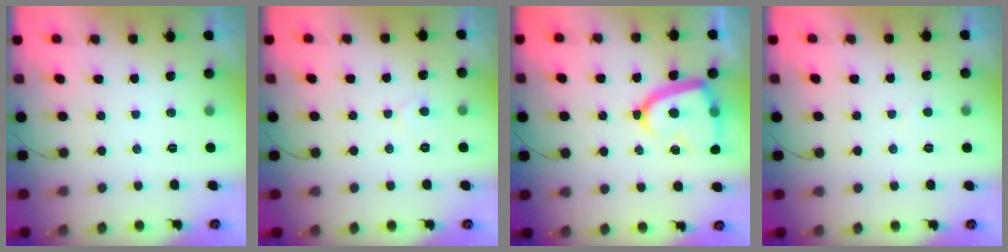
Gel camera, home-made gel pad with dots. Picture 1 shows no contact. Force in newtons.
{"total": 3.1, "press": 3.1, "slide": 0.2}
{"total": 15.2, "press": 15.1, "slide": 1.6}
{"total": 2.6, "press": 2.6, "slide": 0.3}